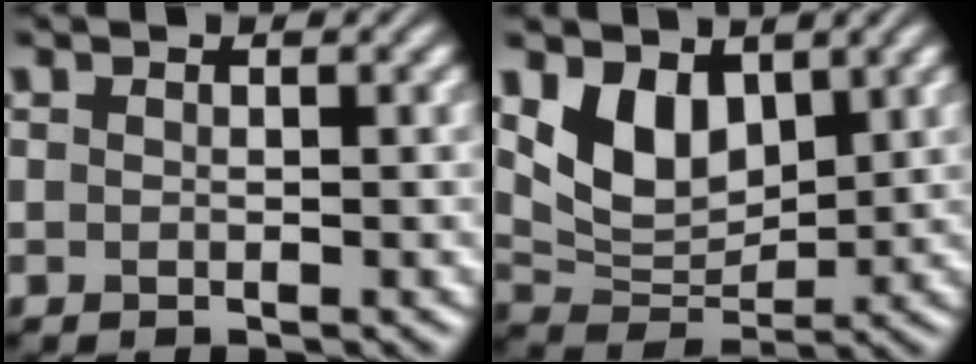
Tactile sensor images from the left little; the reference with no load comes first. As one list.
[{"total": 5.1, "force": [2.5, 3.2, 3.0], "torque": [-0.063, -0.017, 0.046]}]